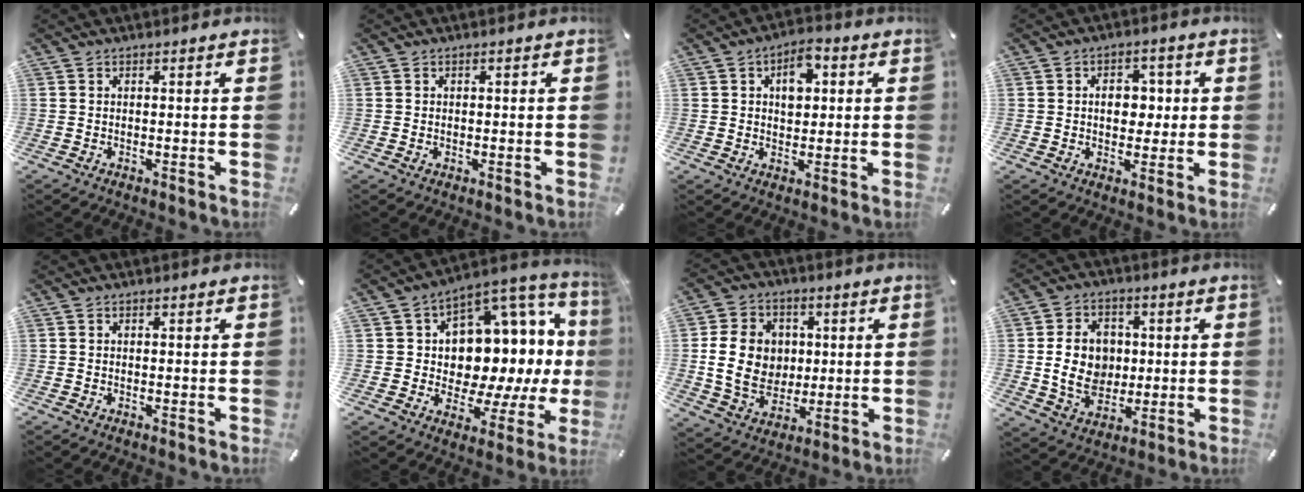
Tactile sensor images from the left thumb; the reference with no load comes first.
{"total": 0.6, "force": [0.0, 0.5, 0.4], "torque": [-0.008, 0.003, -0.002]}
{"total": 6.9, "force": [1.7, 4.6, 4.9], "torque": [-0.061, -0.003, 0.021]}
{"total": 7.3, "force": [0.5, 5.4, 4.9], "torque": [-0.061, 0.000, 0.000]}
{"total": 0.0}
{"total": 14.8, "force": [2.2, 11.5, 9.0], "torque": [-0.104, -0.051, 0.043]}
{"total": 13.3, "force": [1.1, 11.3, 6.9], "torque": [-0.140, 0.011, 0.025]}
{"total": 12.3, "force": [0.7, 9.9, 7.3], "torque": [-0.141, 0.010, 0.013]}